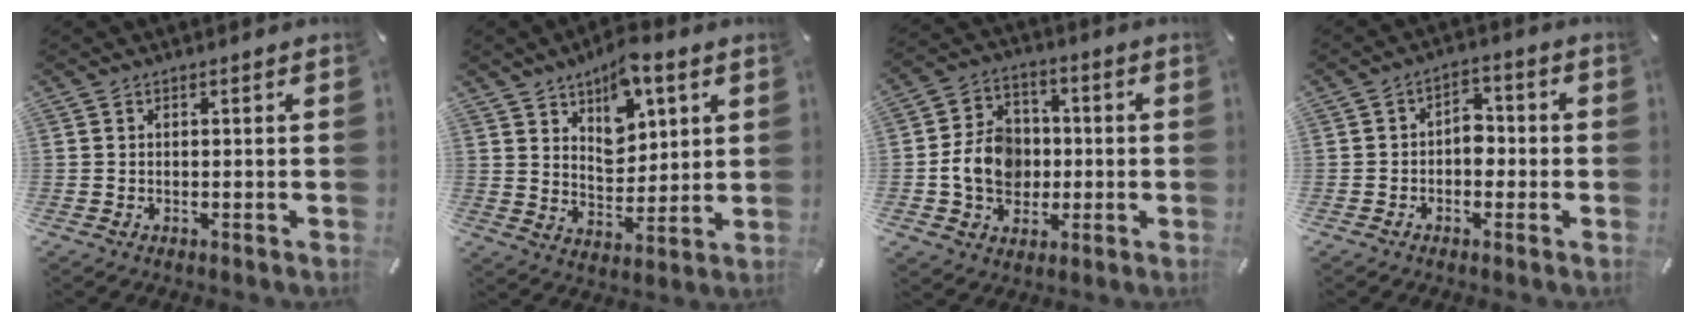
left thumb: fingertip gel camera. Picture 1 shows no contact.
{"total": 10.8, "force": [6.6, 6.8, 5.2], "torque": [-0.064, -0.040, 0.114]}
{"total": 10.8, "force": [-1.4, 9.2, 5.5], "torque": [-0.117, 0.020, -0.023]}
{"total": 4.9, "force": [-1.2, 3.7, 3.1], "torque": [-0.041, 0.011, -0.028]}